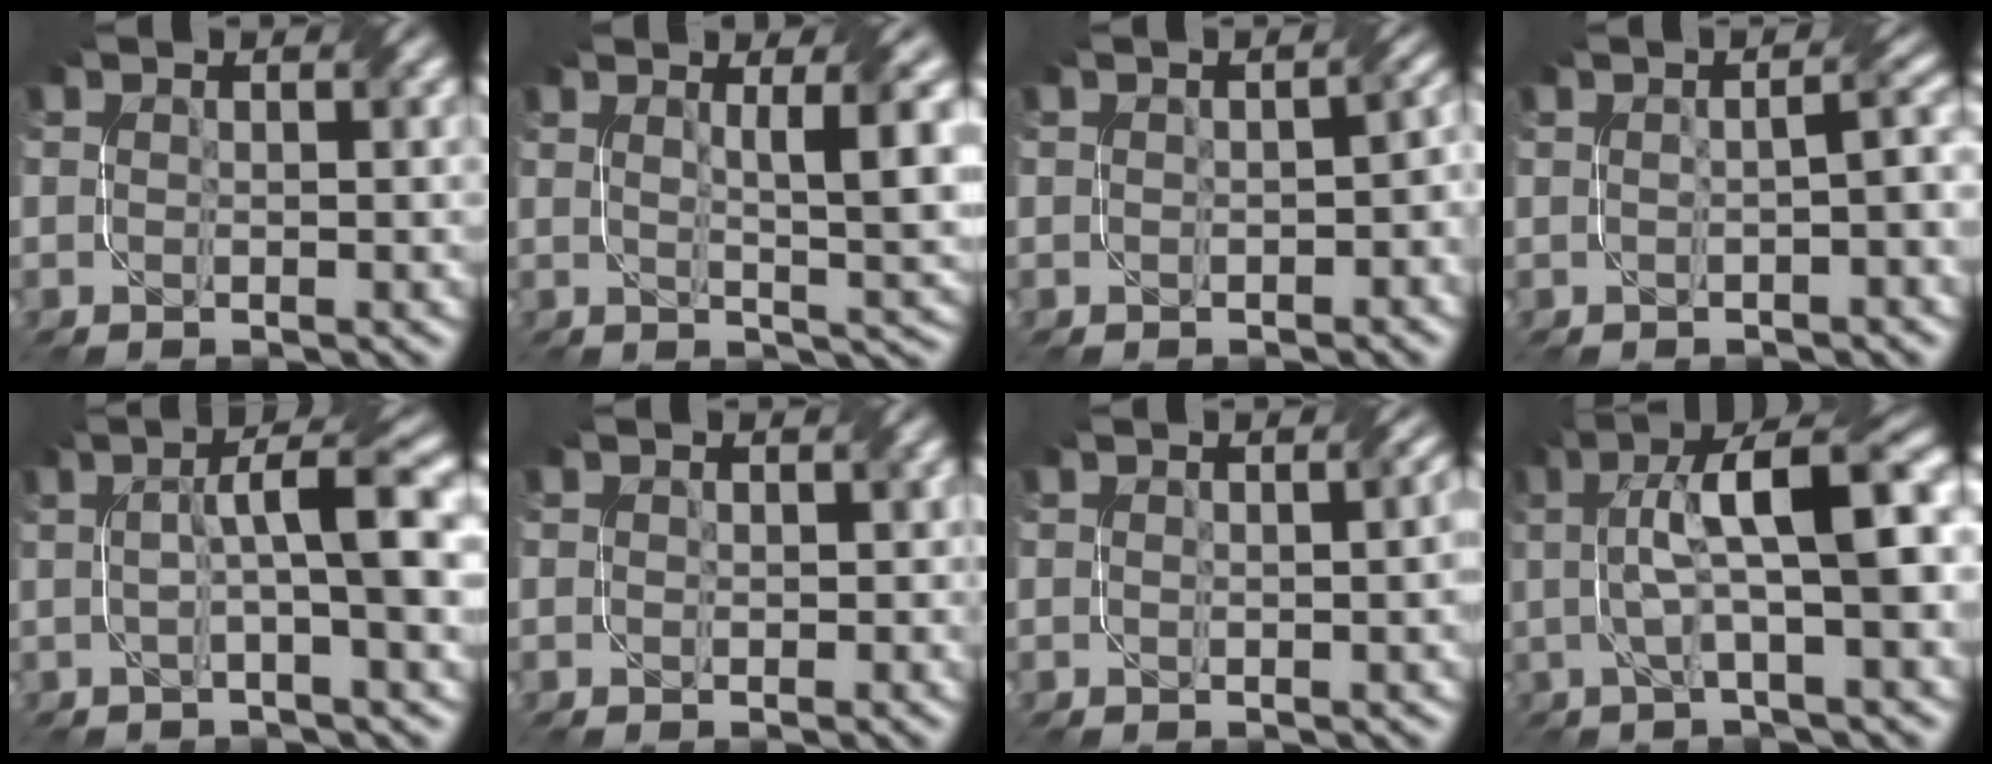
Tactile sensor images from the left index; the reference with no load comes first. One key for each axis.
{"total": 5.7, "fx": 1.5, "fy": 1.2, "fz": 5.4, "tx": -0.069, "ty": -0.004, "tz": 0.024}
{"total": 3.0, "fx": -0.5, "fy": 1.6, "fz": 2.5, "tx": -0.023, "ty": -0.001, "tz": -0.001}
{"total": 2.9, "fx": -0.3, "fy": 0.7, "fz": 2.8, "tx": -0.034, "ty": 0.013, "tz": -0.003}
{"total": 6.7, "fx": 0.7, "fy": 1.1, "fz": 6.6, "tx": -0.096, "ty": 0.018, "tz": 0.005}
{"total": 0.8, "fx": 0.2, "fy": 0.7, "fz": 0.3, "tx": -0.003, "ty": -0.003, "tz": 0.002}
{"total": 2.9, "fx": 0.0, "fy": 1.2, "fz": 2.7, "tx": -0.028, "ty": 0.007, "tz": 0.007}
{"total": 9.7, "fx": 1.2, "fy": 2.3, "fz": 9.3, "tx": -0.145, "ty": 0.022, "tz": 0.013}